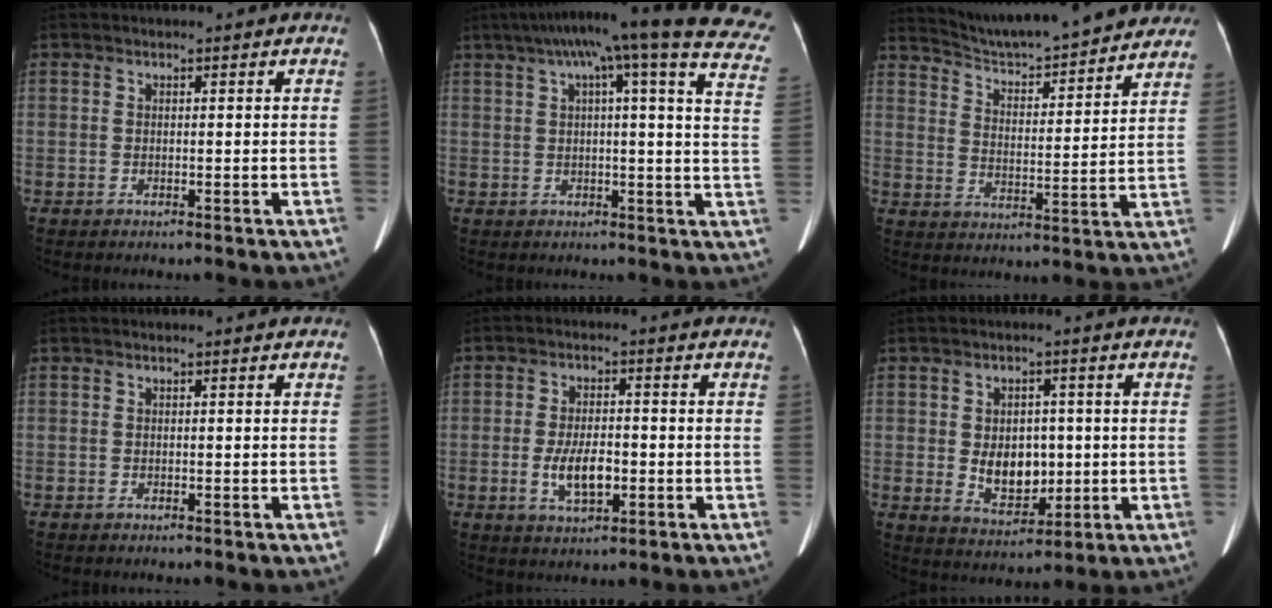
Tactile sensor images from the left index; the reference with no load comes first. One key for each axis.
{"total": 28.0, "fx": 21.5, "fy": 2.6, "fz": 17.8, "tx": -0.201, "ty": 0.000, "tz": 0.250}
{"total": 19.8, "fx": 18.3, "fy": 2.6, "fz": 7.2, "tx": -0.107, "ty": -0.001, "tz": 0.255}
{"total": 0.0}
{"total": 6.0, "fx": -1.5, "fy": 2.4, "fz": 5.3, "tx": -0.106, "ty": -0.003, "tz": -0.022}
{"total": 6.9, "fx": -0.2, "fy": 4.6, "fz": 5.1, "tx": -0.089, "ty": 0.001, "tz": 0.011}